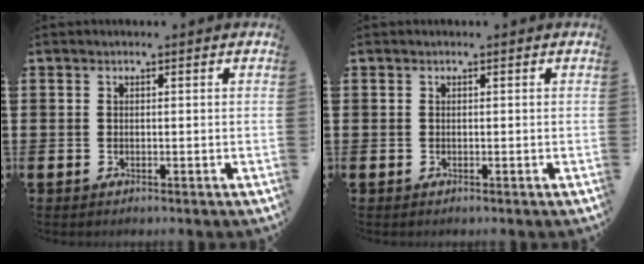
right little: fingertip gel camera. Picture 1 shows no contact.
{"total": 0.0}